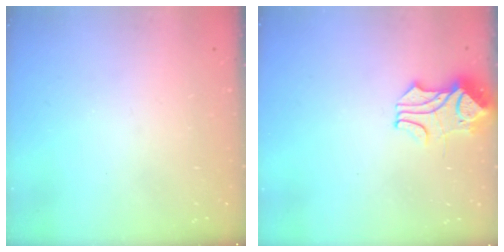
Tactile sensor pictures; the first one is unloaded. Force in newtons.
{"total": 1.7, "press": 1.3, "slide": 1.1}